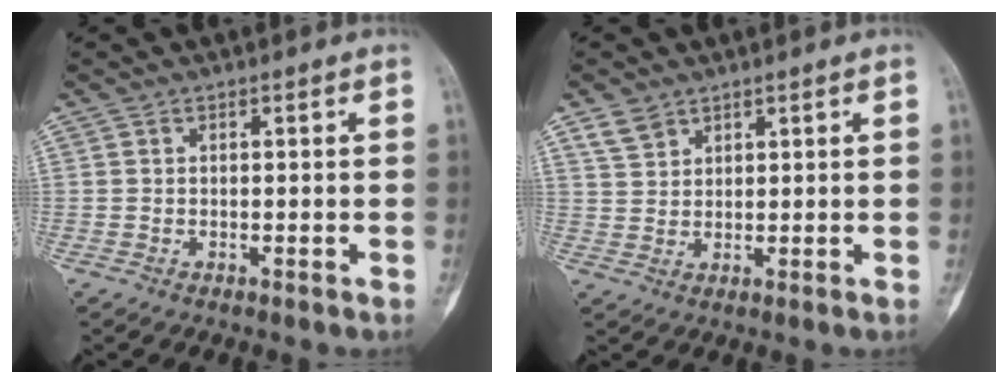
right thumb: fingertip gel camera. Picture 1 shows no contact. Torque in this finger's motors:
{"motor_torque": [-0.49, 1.04, -0.15, 0.14, -0.01]}